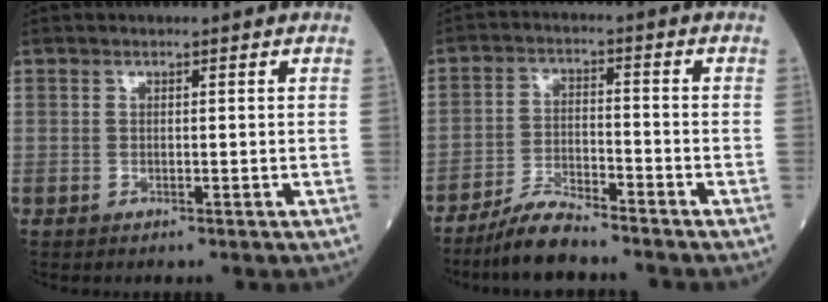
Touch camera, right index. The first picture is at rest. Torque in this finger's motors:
{"motor_torque": [-0.07, -0.34, 0.20, 0.02]}